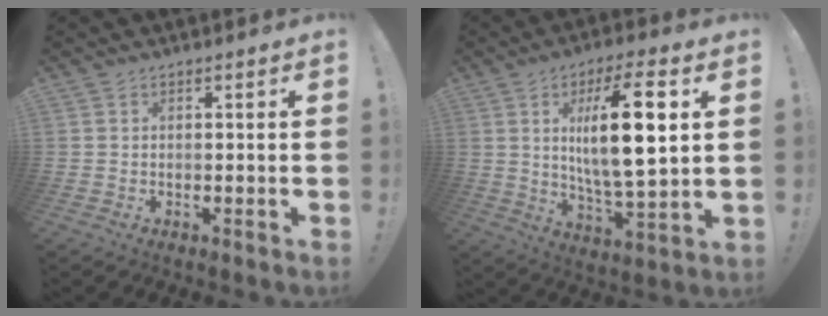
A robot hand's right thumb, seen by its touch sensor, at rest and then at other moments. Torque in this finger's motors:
{"motor_torque": [-0.19, 1.23, 1.12, 0.88, 0.20]}